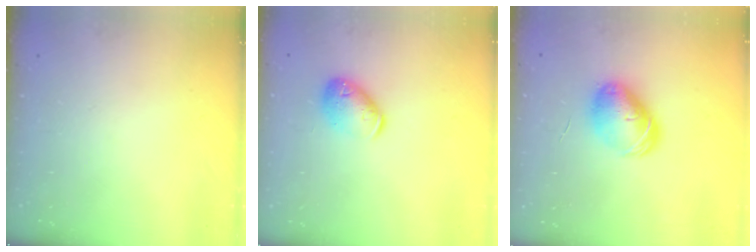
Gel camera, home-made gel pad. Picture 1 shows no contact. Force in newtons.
{"total": 9.7, "press": 9.5, "slide": 1.6}
{"total": 8.6, "press": 8.5, "slide": 1.3}